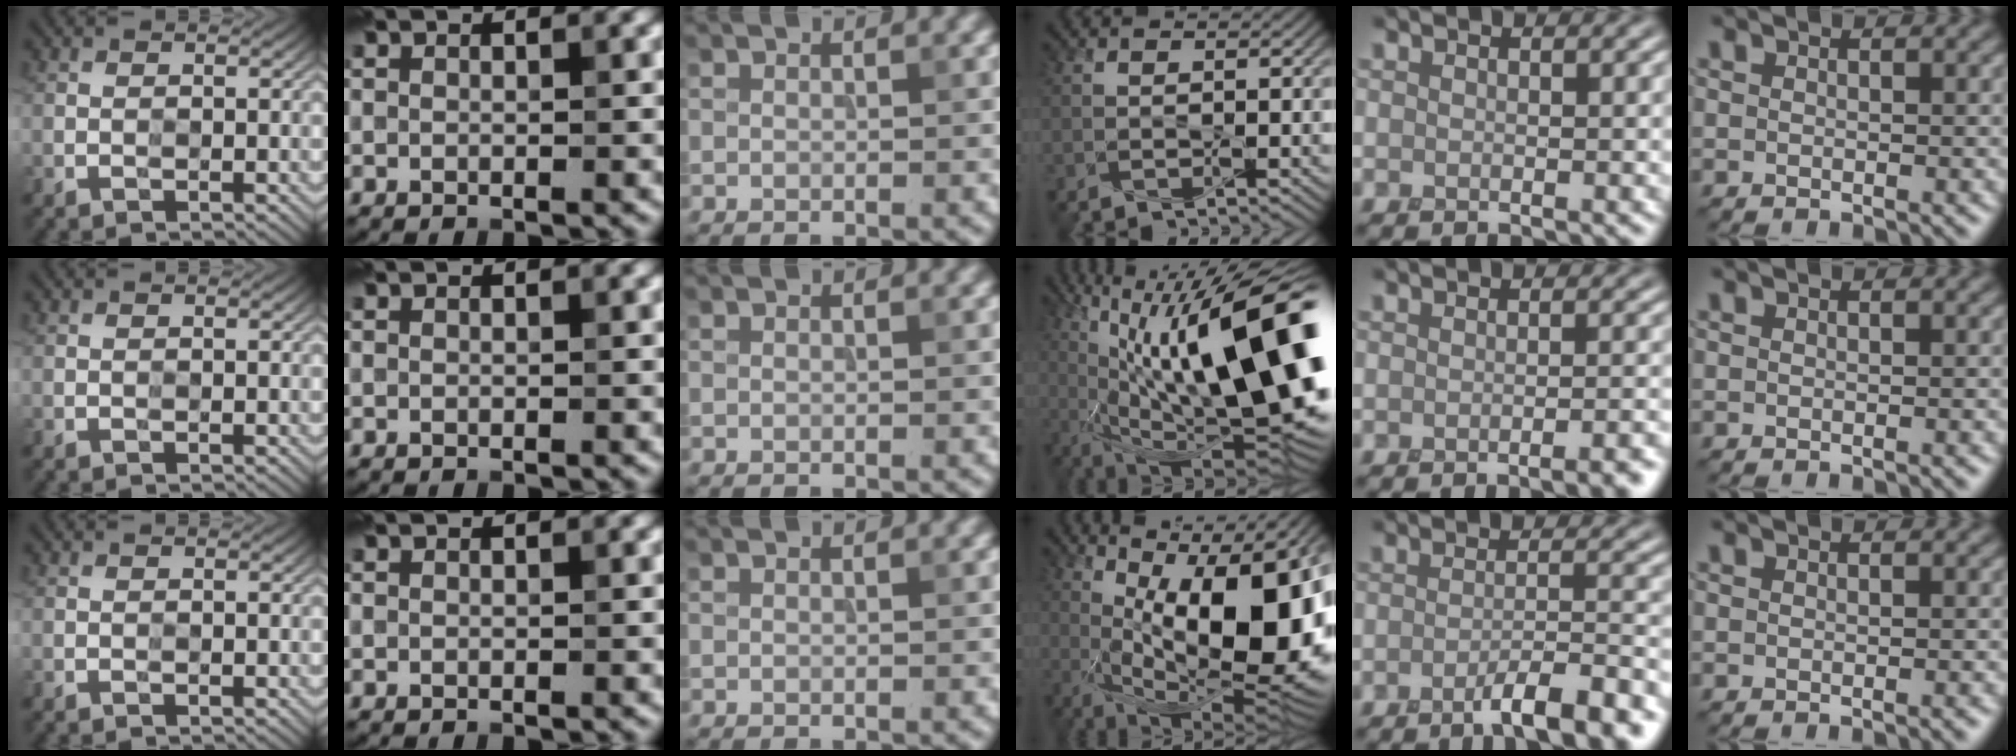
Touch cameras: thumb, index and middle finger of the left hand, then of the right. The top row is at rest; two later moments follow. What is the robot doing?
{"motion": "press", "object": "syringe"}